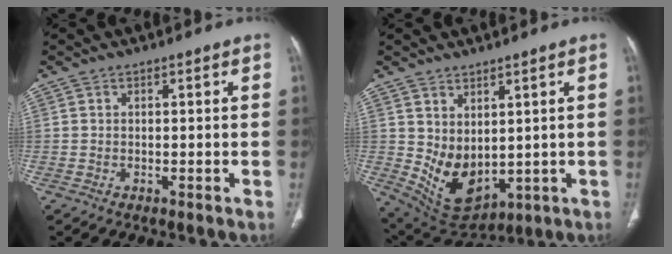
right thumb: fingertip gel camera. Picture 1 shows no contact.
{"total": 9.7, "force": [1.4, 6.3, 7.3], "torque": [-0.111, -0.024, 0.062]}